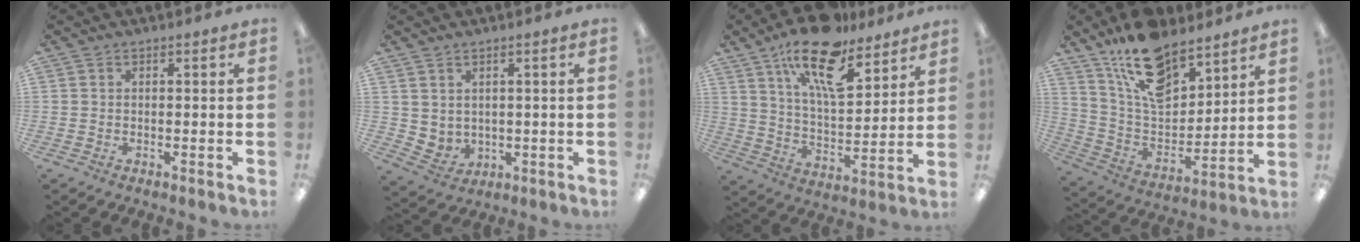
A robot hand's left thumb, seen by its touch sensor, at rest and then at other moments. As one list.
[{"total": 3.3, "force": [2.3, 2.3, 0.5], "torque": [-0.019, -0.014, 0.045]}, {"total": 18.8, "force": [12.5, 7.5, 11.9], "torque": [-0.192, -0.068, 0.212]}, {"total": 16.7, "force": [12.2, 7.8, 8.2], "torque": [-0.152, -0.068, 0.223]}]